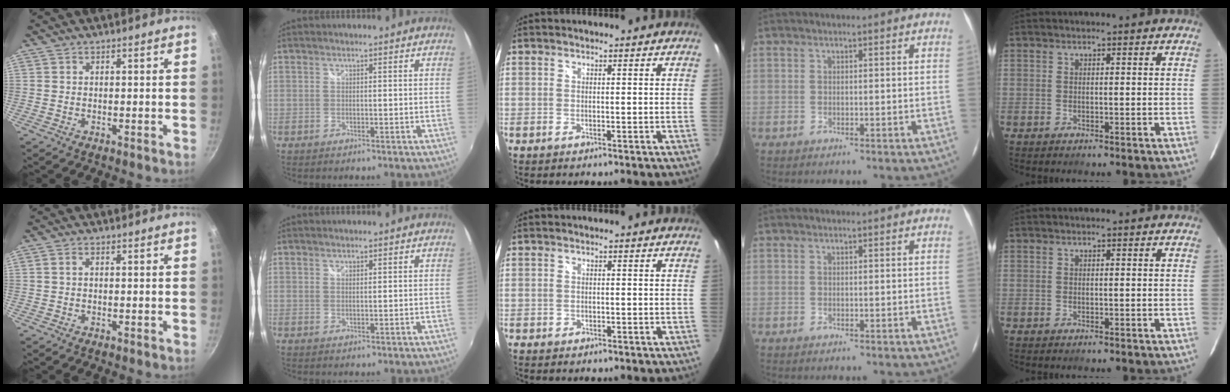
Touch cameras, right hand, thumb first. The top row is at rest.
{"thumb": {"total": 0.9, "force": [0.1, 0.5, 0.8], "torque": [-0.015, 0.005, 0.002]}, "index": {"total": 0.6, "force": [0.5, 0.2, 0.2], "torque": [-0.003, 0.000, 0.009]}, "middle": {"total": 1.2, "force": [-0.6, 1.0, 0.4], "torque": [-0.007, -0.004, -0.009]}}